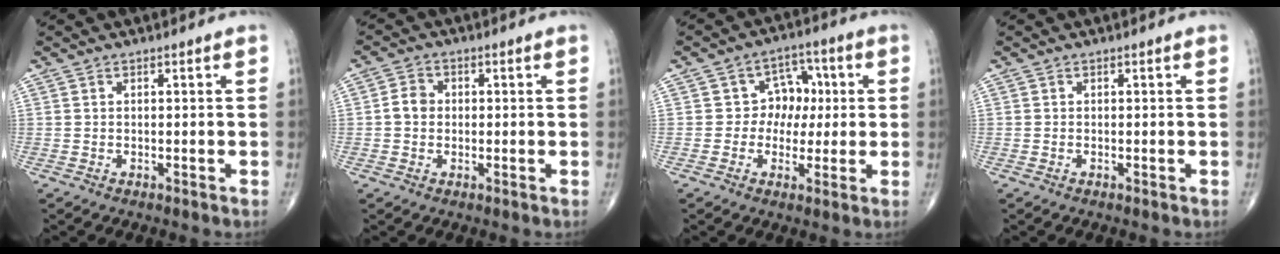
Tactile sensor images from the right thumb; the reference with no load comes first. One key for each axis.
{"total": 3.4, "fx": -0.1, "fy": 2.9, "fz": 1.7, "tx": -0.022, "ty": 0.010, "tz": -0.009}
{"total": 7.5, "fx": 0.4, "fy": 6.5, "fz": 3.7, "tx": 0.003, "ty": 0.015, "tz": -0.004}
{"total": 0.0}